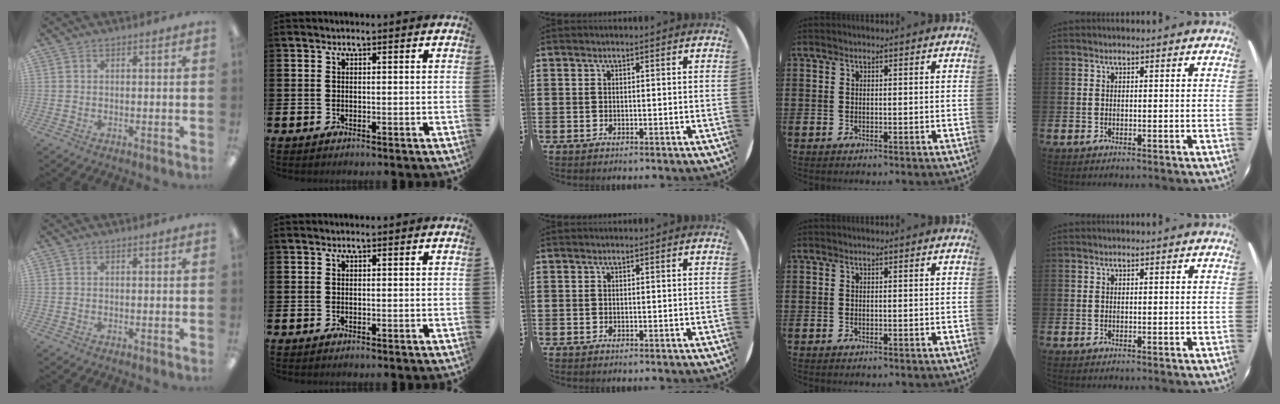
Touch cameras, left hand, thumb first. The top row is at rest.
{}